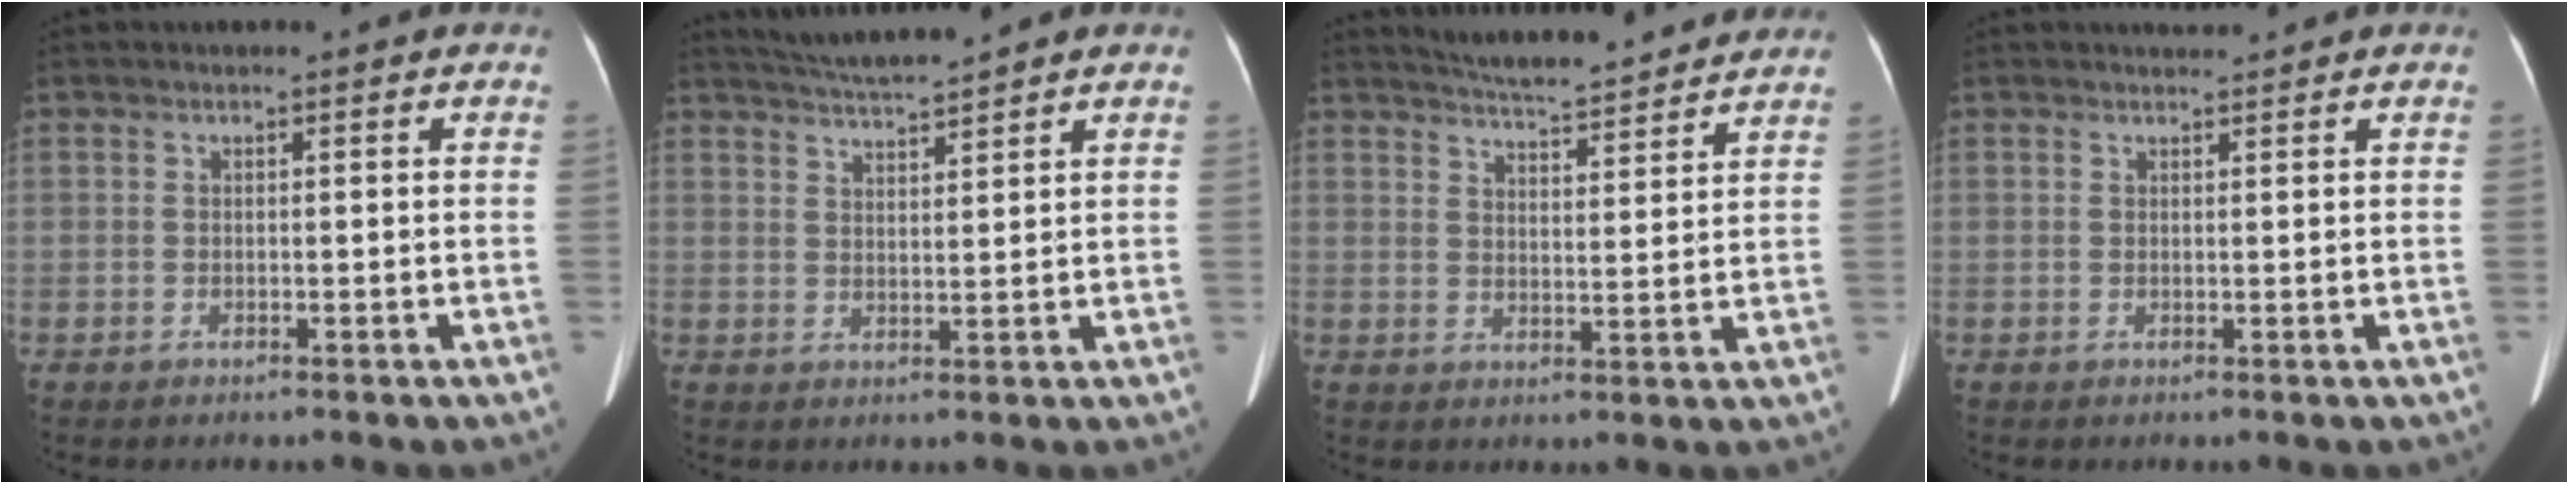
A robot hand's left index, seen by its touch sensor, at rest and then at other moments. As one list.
[{"total": 5.8, "force": [5.4, -0.8, 1.9], "torque": [-0.042, 0.014, 0.096]}, {"total": 11.2, "force": [10.6, 0.8, 3.6], "torque": [-0.061, 0.013, 0.148]}, {"total": 0.9, "force": [0.9, -0.1, 0.0], "torque": [-0.006, 0.002, 0.019]}]